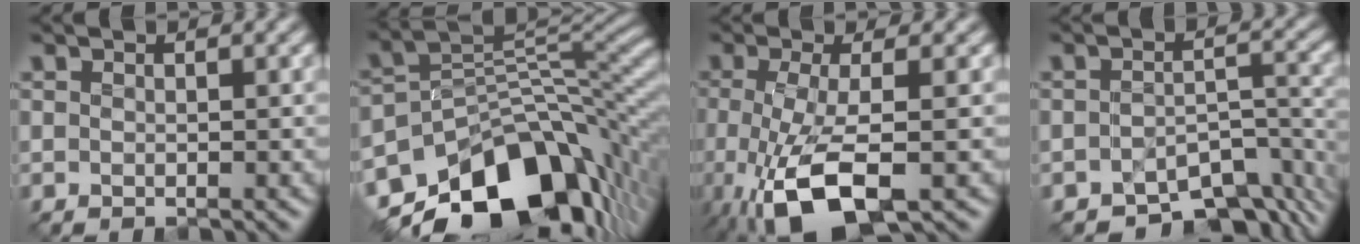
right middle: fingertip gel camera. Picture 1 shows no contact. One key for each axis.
{"total": 14.5, "fx": -8.1, "fy": 8.2, "fz": 8.8, "tx": -0.160, "ty": 0.000, "tz": -0.132}
{"total": 6.8, "fx": -3.1, "fy": 1.9, "fz": 5.8, "tx": -0.125, "ty": -0.010, "tz": -0.062}
{"total": 7.2, "fx": -5.9, "fy": 2.8, "fz": 3.1, "tx": -0.029, "ty": -0.016, "tz": -0.089}